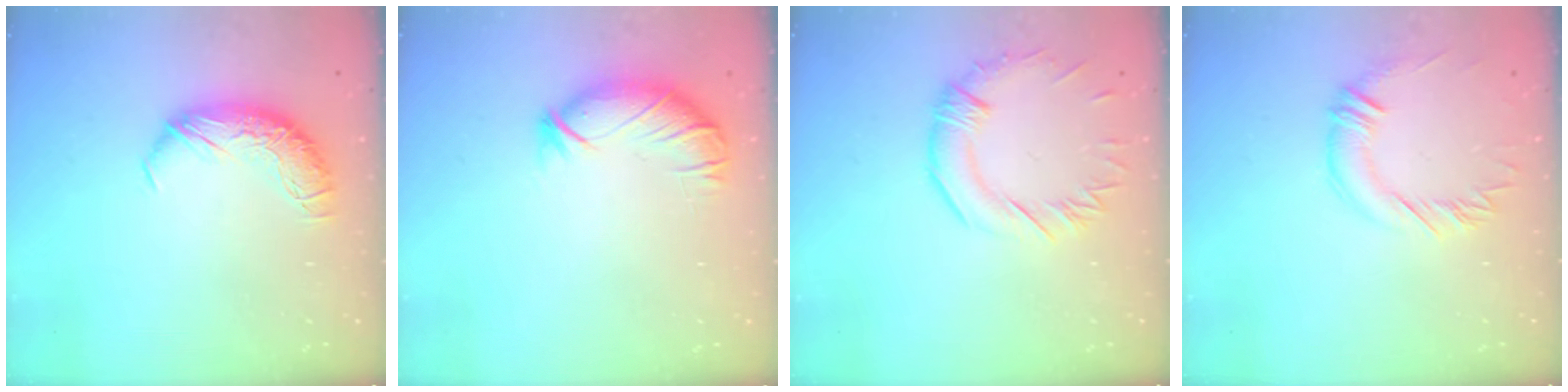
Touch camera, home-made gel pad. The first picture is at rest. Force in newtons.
{"total": 2.7, "press": 2.6, "slide": 0.9}
{"total": 1.0, "press": 0.6, "slide": 0.8}
{"total": 0.9, "press": 0.8, "slide": 0.4}